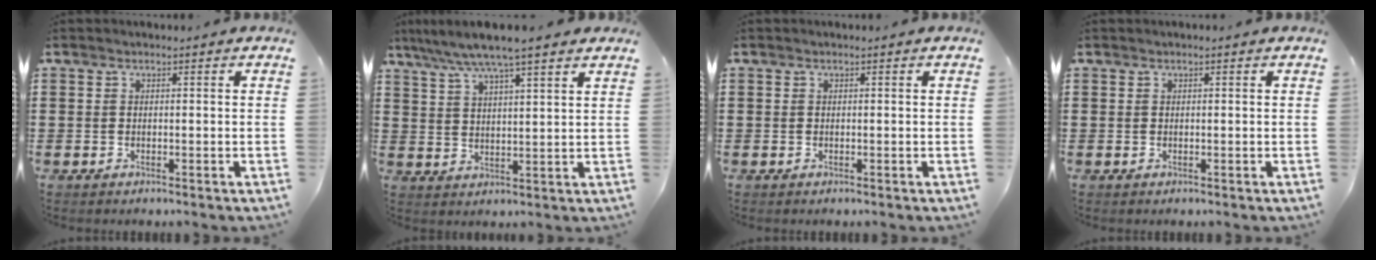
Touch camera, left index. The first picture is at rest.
{"total": 6.0, "force": [5.0, 0.0, 3.3], "torque": [-0.081, -0.018, 0.085]}
{"total": 0.0}
{"total": 0.0}